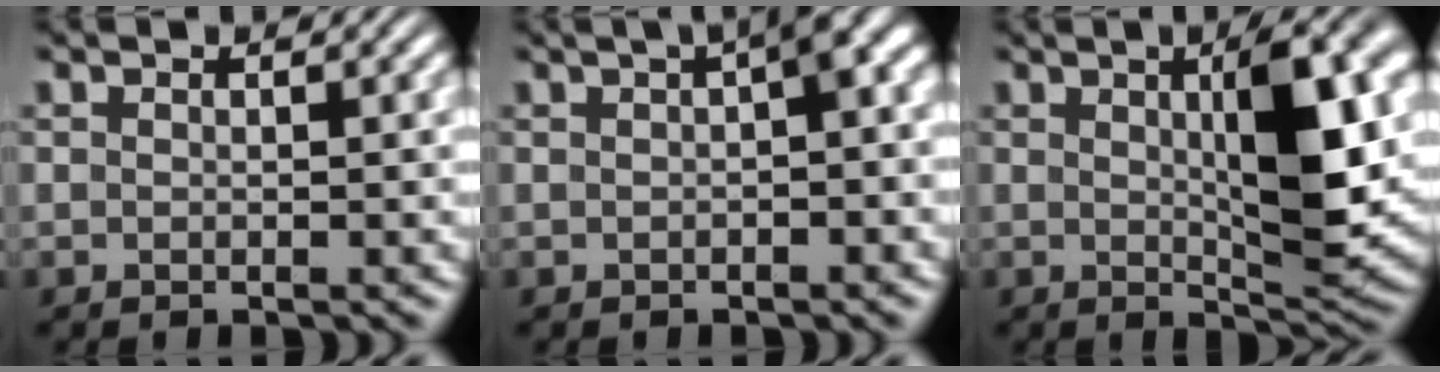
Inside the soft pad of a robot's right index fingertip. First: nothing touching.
{"total": 4.4, "force": [1.2, 1.5, 4.0], "torque": [-0.042, 0.024, 0.009]}
{"total": 7.9, "force": [1.3, 1.8, 7.5], "torque": [-0.103, 0.003, 0.020]}